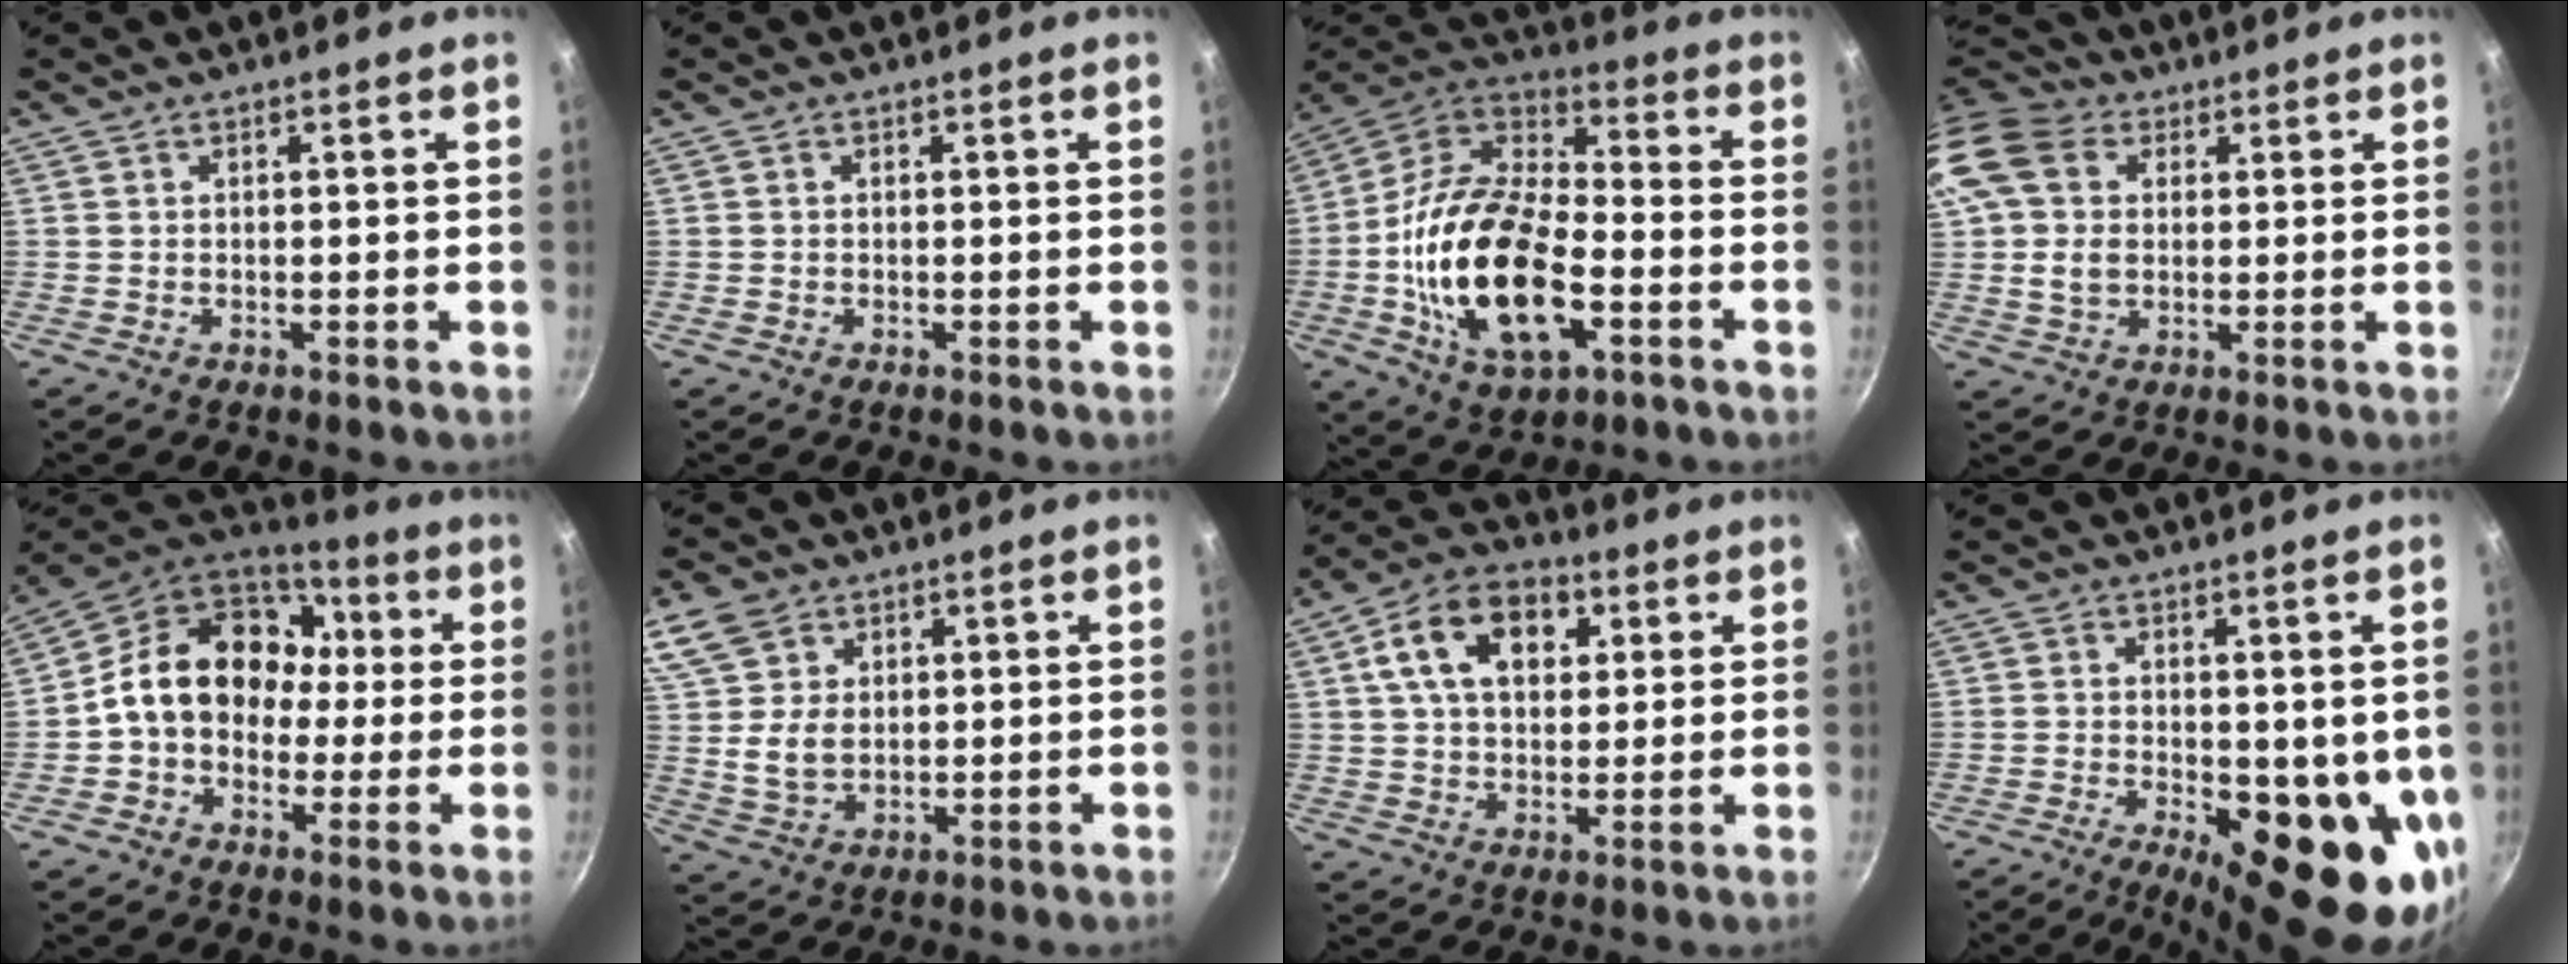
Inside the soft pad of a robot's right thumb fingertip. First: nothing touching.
{"total": 0.0}
{"total": 24.5, "force": [-5.6, 13.3, 19.8], "torque": [-0.366, 0.030, -0.109]}
{"total": 17.2, "force": [4.6, 12.8, 10.5], "torque": [-0.219, 0.020, 0.075]}
{"total": 17.9, "force": [1.0, 14.2, 10.9], "torque": [-0.142, 0.052, 0.002]}
{"total": 11.1, "force": [4.9, 7.8, 6.2], "torque": [-0.109, -0.014, 0.098]}
{"total": 14.0, "force": [4.7, 9.3, 9.4], "torque": [-0.137, 0.006, 0.066]}
{"total": 16.9, "force": [-3.0, 7.2, 15.0], "torque": [-0.170, -0.031, -0.031]}